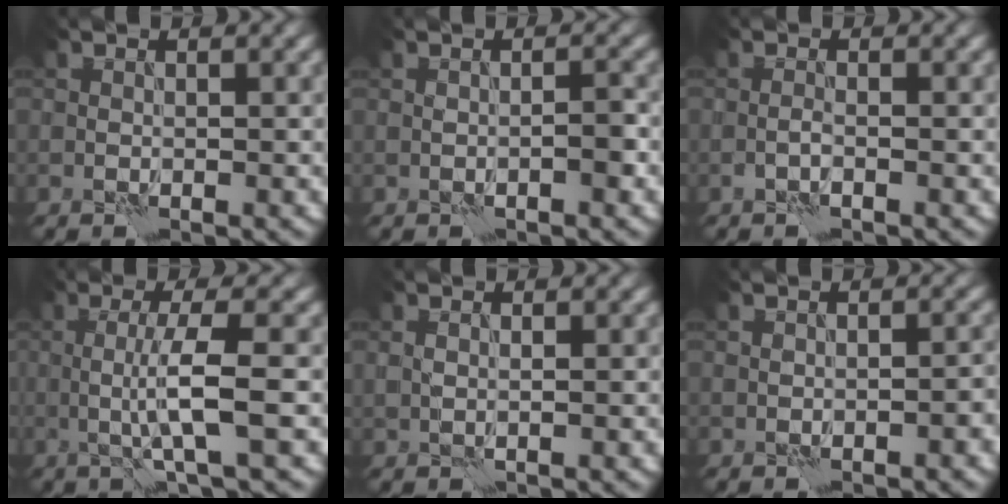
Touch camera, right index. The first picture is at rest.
{"total": 1.1, "force": [-0.6, 0.1, 0.9], "torque": [-0.012, 0.007, -0.011]}
{"total": 1.0, "force": [-0.7, 0.0, 0.7], "torque": [-0.013, 0.004, -0.016]}
{"total": 4.7, "force": [-0.5, 0.6, 4.7], "torque": [-0.083, 0.001, -0.013]}
{"total": 0.5, "force": [0.2, 0.1, 0.5], "torque": [-0.011, 0.000, 0.003]}
{"total": 1.0, "force": [-0.7, 0.2, 0.7], "torque": [-0.011, 0.006, -0.010]}